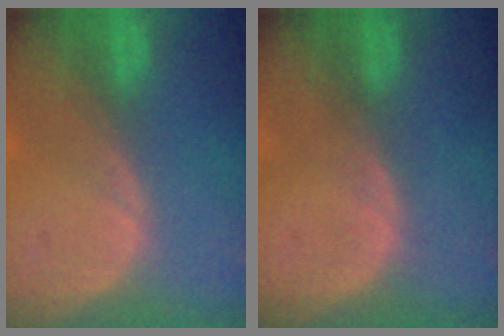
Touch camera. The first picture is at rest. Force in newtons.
{"total": 0.7, "press": 0.6, "slide": 0.2}